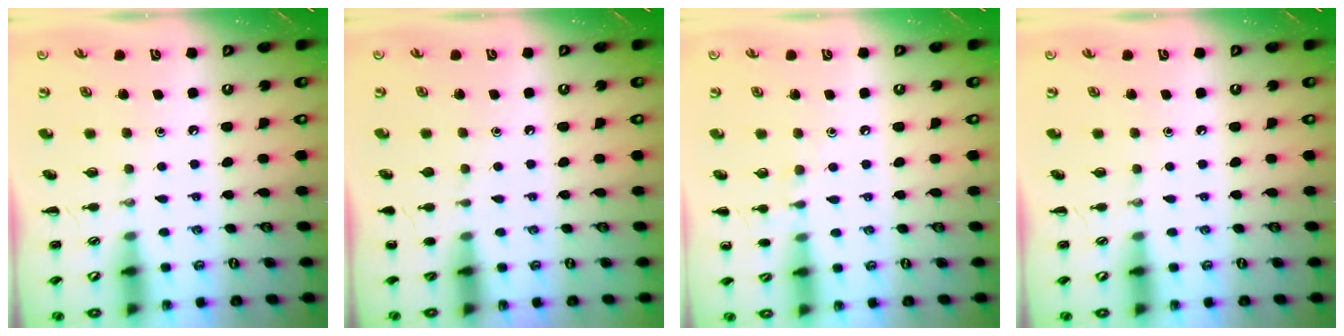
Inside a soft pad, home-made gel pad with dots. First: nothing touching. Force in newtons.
{"total": 1.2, "press": 1.2, "slide": 0.1}
{"total": 5.5, "press": 5.2, "slide": 1.7}
{"total": 0.0}